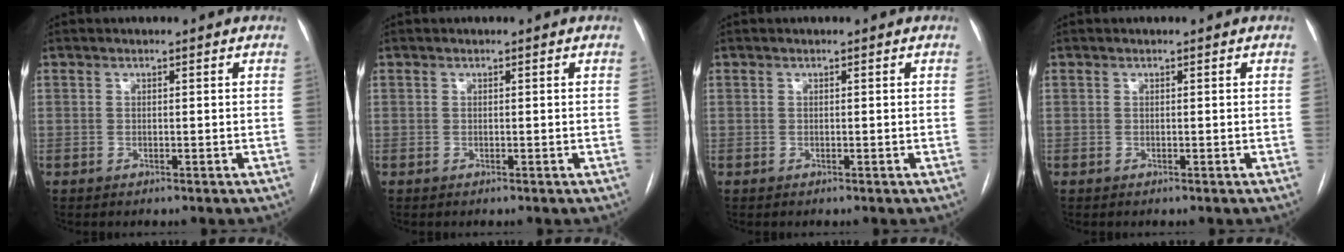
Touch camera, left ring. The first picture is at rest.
{"total": 0.0}
{"total": 0.0}
{"total": 0.0}